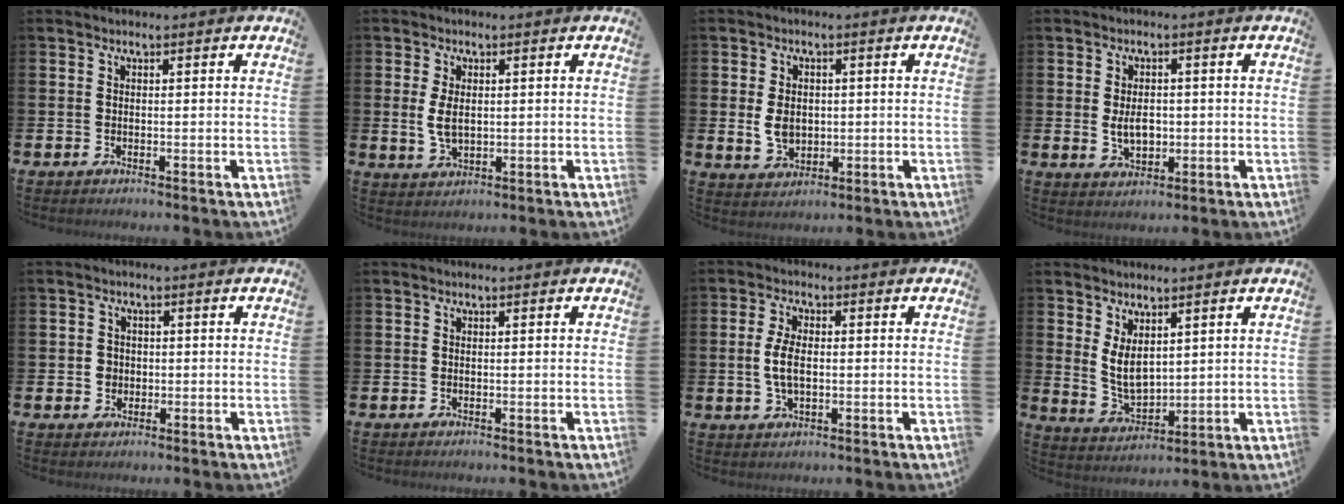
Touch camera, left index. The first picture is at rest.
{"total": 3.7, "force": [0.7, 1.9, 3.0], "torque": [-0.045, -0.001, 0.010]}
{"total": 4.3, "force": [0.3, 3.2, 2.9], "torque": [-0.036, 0.002, -0.002]}
{"total": 3.7, "force": [0.0, 2.3, 2.8], "torque": [-0.032, -0.002, -0.006]}
{"total": 2.0, "force": [0.1, 2.0, 0.4], "torque": [0.002, 0.003, -0.005]}
{"total": 0.0}
{"total": 4.7, "force": [0.2, 2.3, 4.1], "torque": [-0.080, 0.004, -0.001]}
{"total": 4.8, "force": [2.8, 2.3, 3.1], "torque": [-0.050, -0.020, 0.048]}